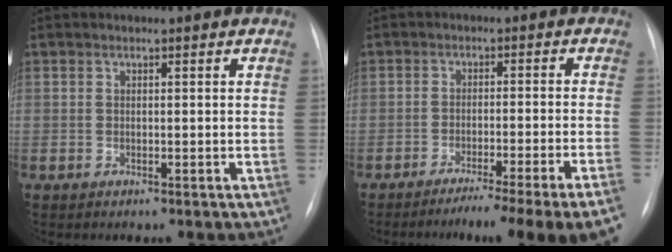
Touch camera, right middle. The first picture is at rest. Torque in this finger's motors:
{"motor_torque": [1.10, -1.04, 0.52, 0.05]}